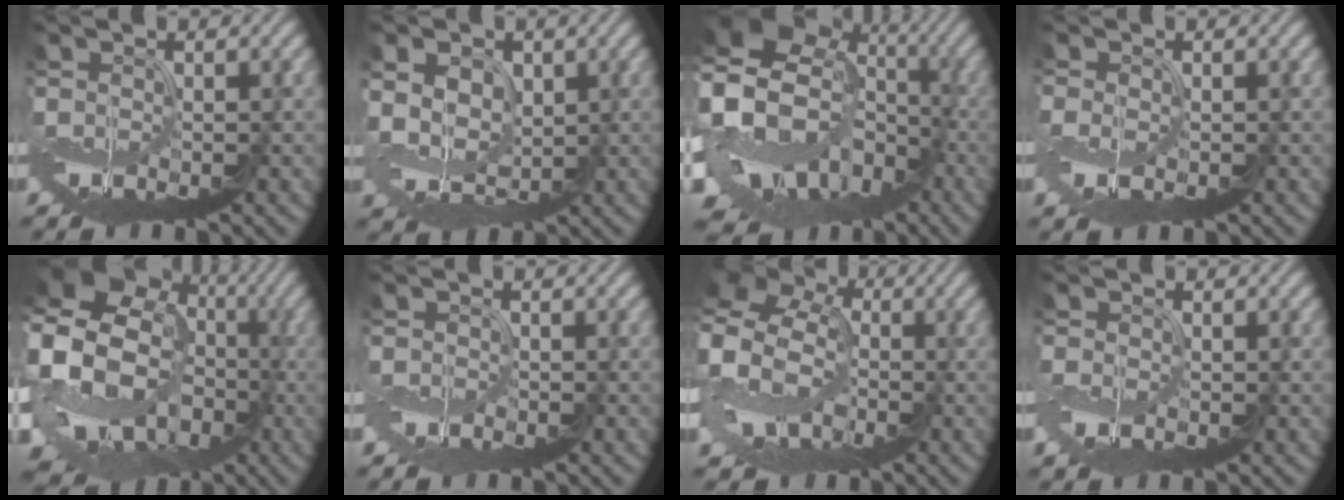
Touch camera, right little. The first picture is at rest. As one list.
[{"total": 5.2, "force": [1.0, 4.1, 3.1], "torque": [-0.071, 0.001, 0.019]}, {"total": 17.0, "force": [-2.4, 13.3, 10.3], "torque": [-0.186, -0.005, -0.027]}, {"total": 1.9, "force": [-0.6, 1.3, 1.2], "torque": [-0.038, -0.008, -0.010]}, {"total": 18.3, "force": [-1.4, 15.1, 10.3], "torque": [-0.192, -0.006, -0.034]}, {"total": 1.4, "force": [-1.2, 0.7, 0.4], "torque": [-0.006, -0.005, -0.027]}, {"total": 15.8, "force": [-0.9, 13.1, 8.8], "torque": [-0.200, 0.011, -0.054]}, {"total": 1.6, "force": [-0.8, 1.1, 0.8], "torque": [-0.026, -0.006, -0.017]}]